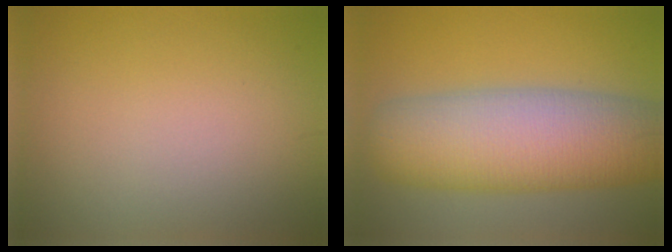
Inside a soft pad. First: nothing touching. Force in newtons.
{"total": 11.7, "press": 11.7, "slide": 0.5}